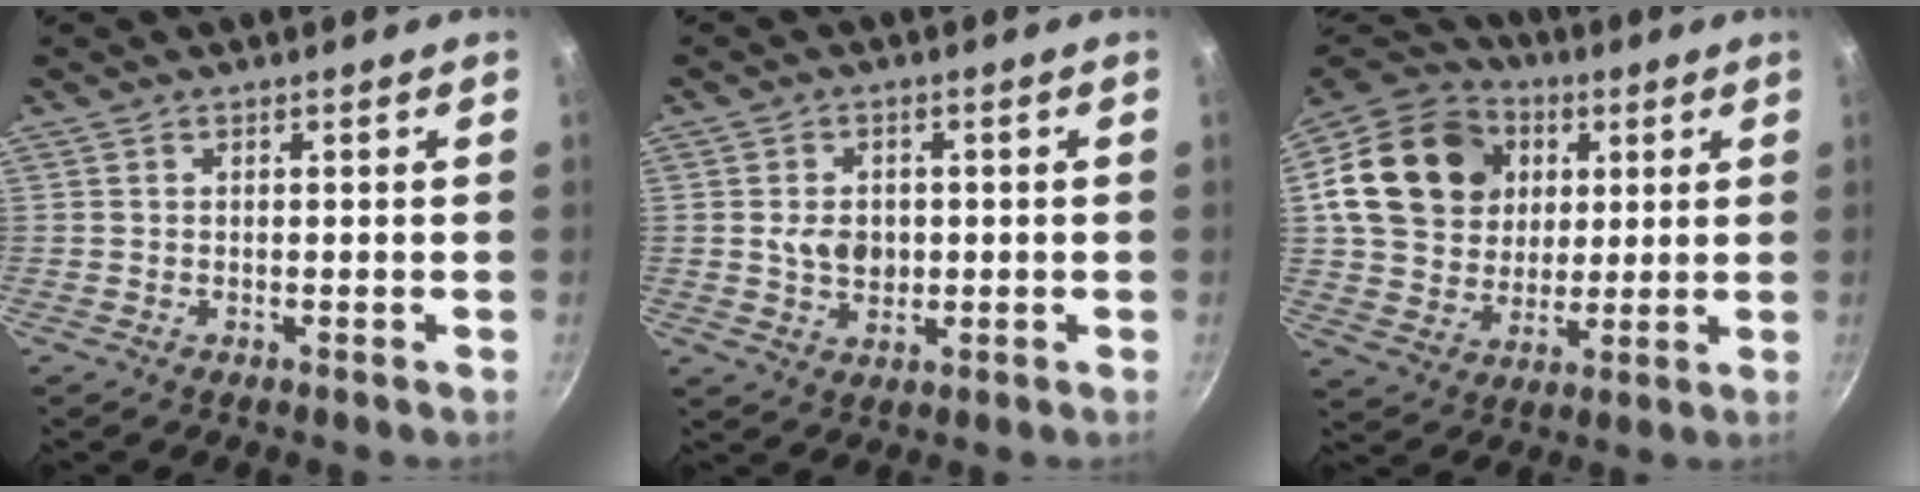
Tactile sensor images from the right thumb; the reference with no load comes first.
{"total": 5.6, "force": [0.0, 4.2, 3.6], "torque": [-0.046, -0.005, 0.000]}
{"total": 21.7, "force": [5.5, 17.6, 11.5], "torque": [-0.192, 0.012, 0.095]}